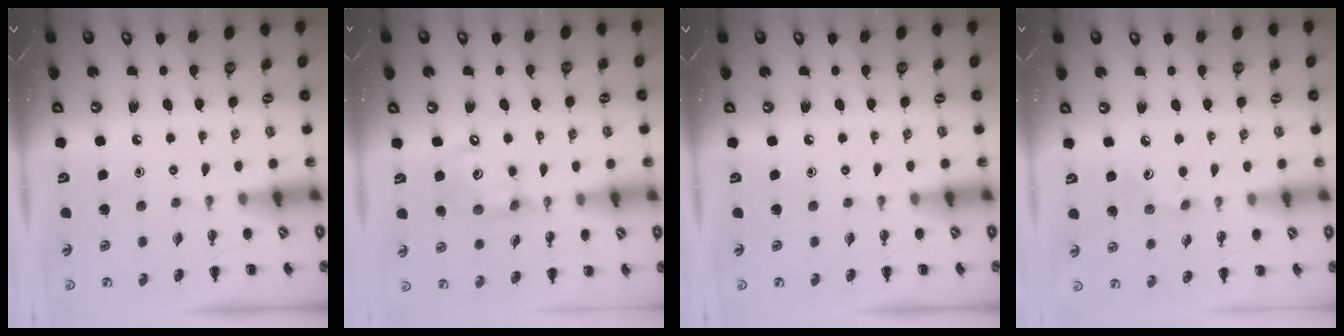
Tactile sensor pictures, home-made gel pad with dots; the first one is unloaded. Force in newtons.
{"total": 10.1, "press": 9.9, "slide": 1.9}
{"total": 0.0}
{"total": 6.0, "press": 5.7, "slide": 1.7}